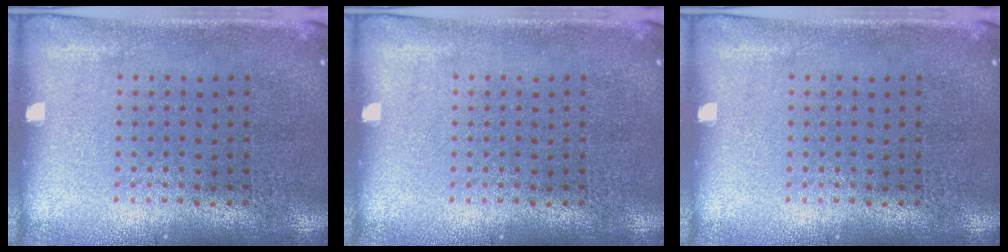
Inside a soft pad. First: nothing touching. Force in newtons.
{"total": 0.0}
{"total": 0.0}